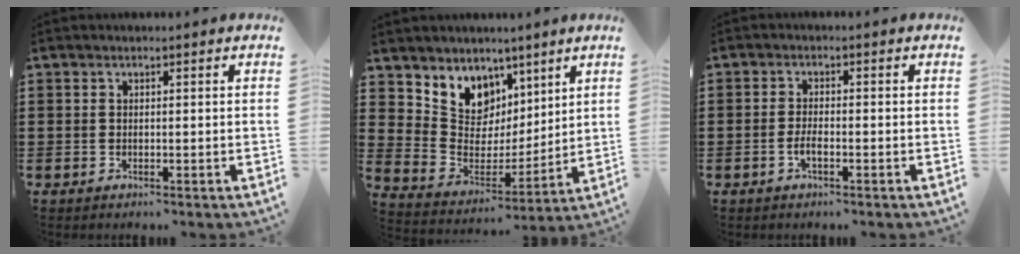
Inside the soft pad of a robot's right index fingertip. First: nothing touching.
{"total": 7.9, "force": [5.5, 5.7, -0.2], "torque": [-0.049, -0.066, 0.104]}
{"total": 2.1, "force": [-1.0, 0.5, 1.8], "torque": [-0.033, 0.000, -0.018]}